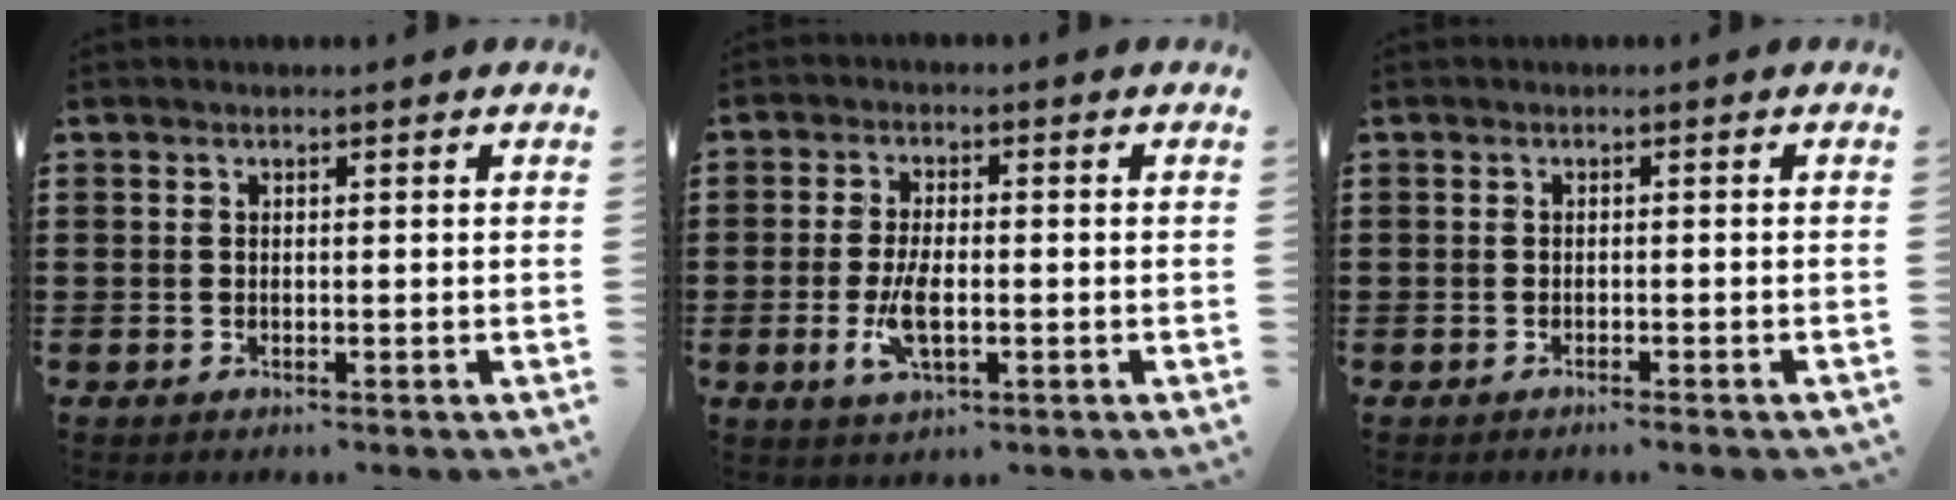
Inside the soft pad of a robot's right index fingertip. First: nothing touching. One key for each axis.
{"total": 5.3, "fx": -1.2, "fy": 2.1, "fz": 4.7, "tx": -0.101, "ty": -0.001, "tz": -0.025}
{"total": 0.7, "fx": -0.6, "fy": -0.1, "fz": 0.4, "tx": -0.008, "ty": -0.003, "tz": -0.011}